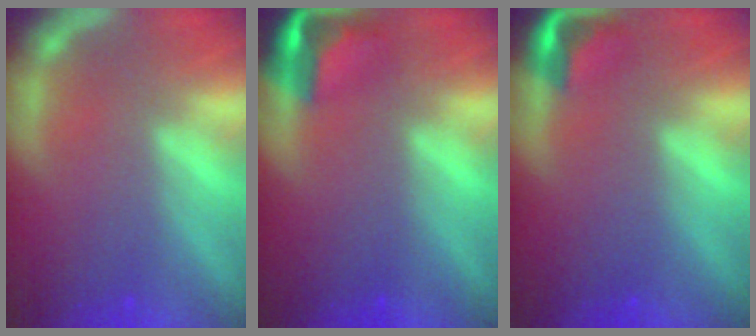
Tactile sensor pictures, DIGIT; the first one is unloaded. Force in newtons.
{"total": 4.4}
{"total": 2.9}